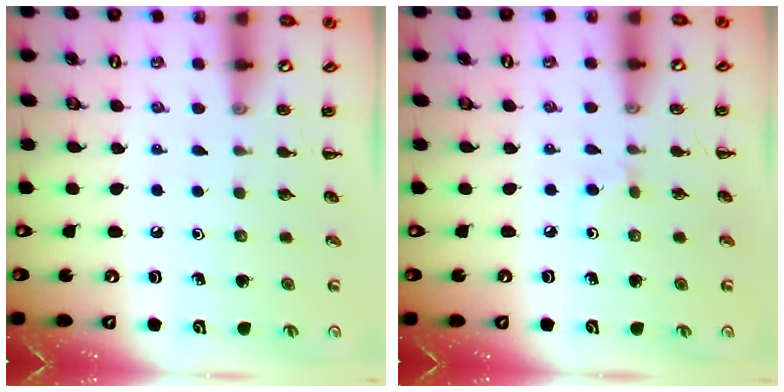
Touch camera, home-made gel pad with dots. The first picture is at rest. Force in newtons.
{"total": 2.7, "press": 2.5, "slide": 1.0}